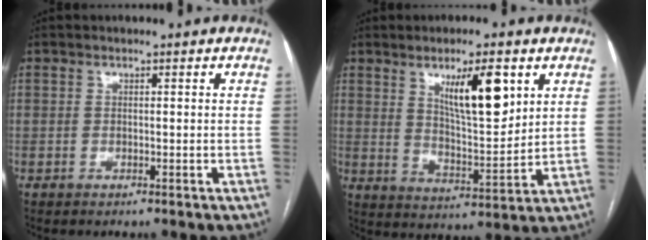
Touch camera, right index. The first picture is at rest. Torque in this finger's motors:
{"motor_torque": [0.69, 0.34, 0.38, 0.10]}